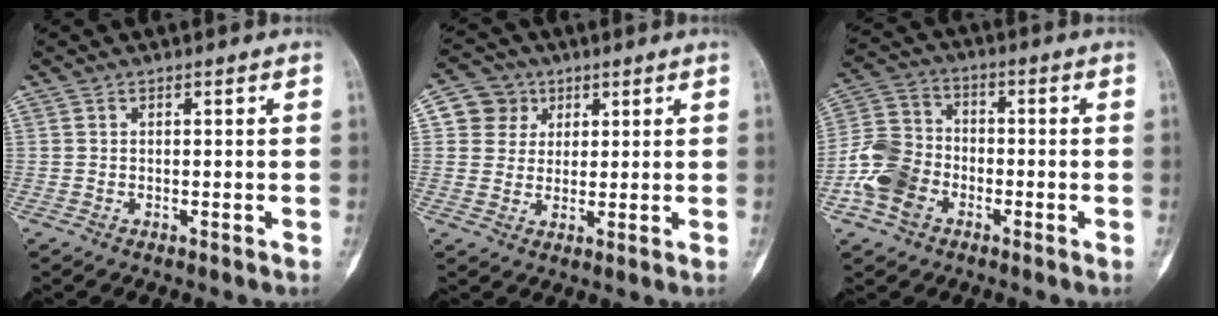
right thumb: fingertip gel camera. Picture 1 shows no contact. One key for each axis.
{"total": 6.3, "fx": 2.2, "fy": 5.8, "fz": 1.1, "tx": 0.014, "ty": -0.001, "tz": 0.036}
{"total": 10.5, "fx": -4.0, "fy": 8.0, "fz": 5.6, "tx": -0.102, "ty": 0.027, "tz": -0.082}